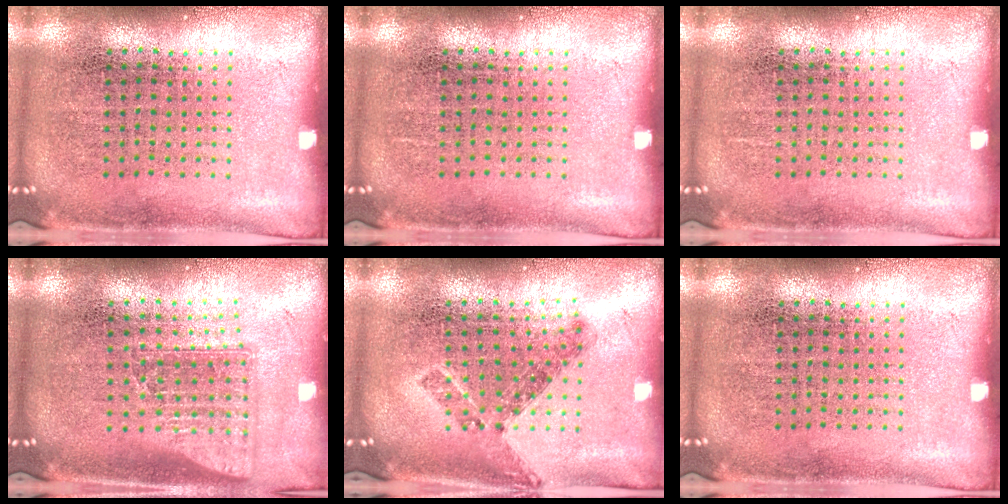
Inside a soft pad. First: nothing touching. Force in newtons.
{"total": 0.0}
{"total": 0.0}
{"total": 1.5, "press": 1.2, "slide": 1.0}
{"total": 0.8, "press": 0.8, "slide": 0.3}
{"total": 0.0}